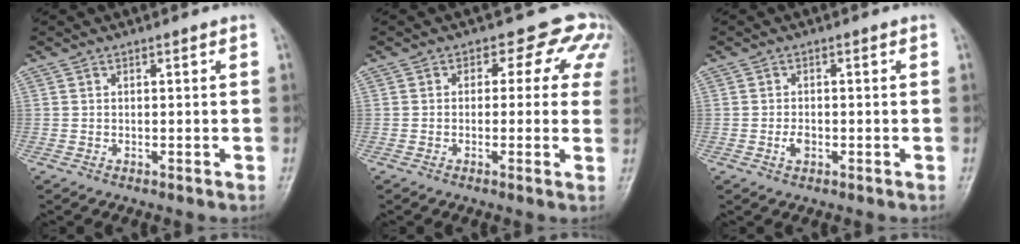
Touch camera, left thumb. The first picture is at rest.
{"total": 8.0, "force": [3.2, 5.7, 4.5], "torque": [0.002, 0.000, 0.014]}
{"total": 2.1, "force": [-0.7, 1.4, 1.4], "torque": [-0.020, 0.002, -0.015]}